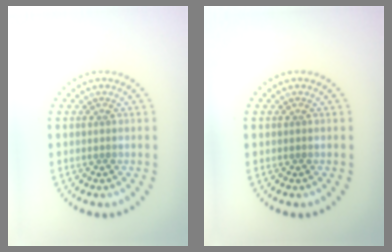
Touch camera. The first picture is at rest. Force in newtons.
{"total": 0.0}